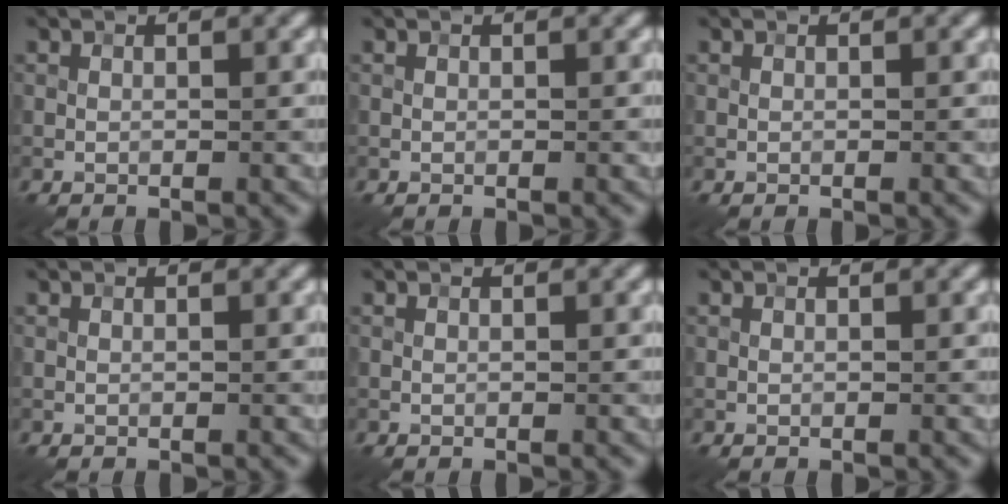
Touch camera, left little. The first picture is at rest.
{"total": 0.0}
{"total": 0.0}
{"total": 0.0}
{"total": 0.0}
{"total": 0.0}